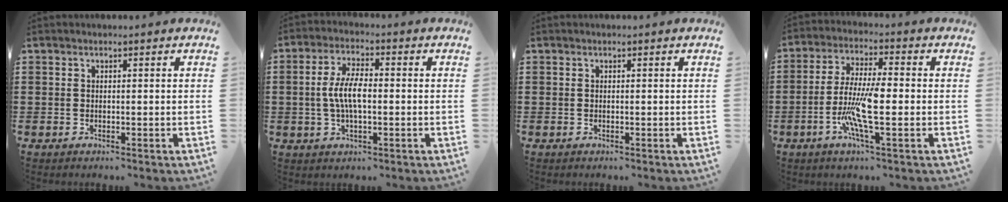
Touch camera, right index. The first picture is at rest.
{"total": 6.5, "force": [-0.4, 2.4, 6.0], "torque": [-0.135, -0.004, -0.016]}
{"total": 0.0}
{"total": 9.1, "force": [-2.0, 2.2, 8.6], "torque": [-0.186, -0.012, -0.043]}